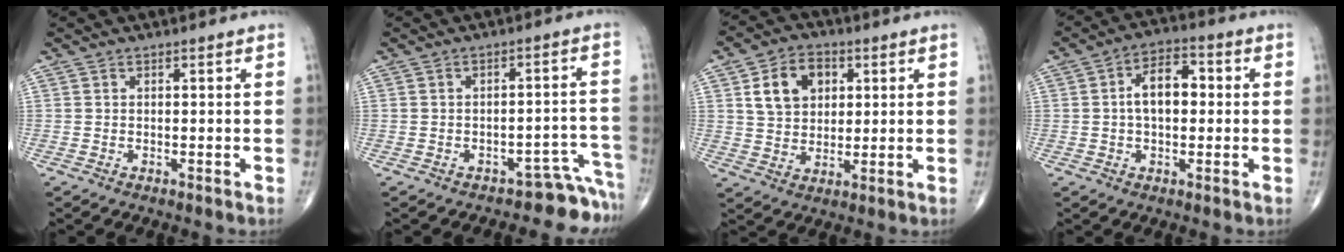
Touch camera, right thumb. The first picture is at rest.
{"total": 5.7, "force": [-5.2, 2.4, 0.1], "torque": [0.040, 0.099, -0.066]}
{"total": 9.9, "force": [3.3, 7.4, 5.8], "torque": [-0.072, -0.004, 0.058]}
{"total": 8.1, "force": [0.5, 4.8, 6.5], "torque": [-0.094, 0.022, 0.000]}